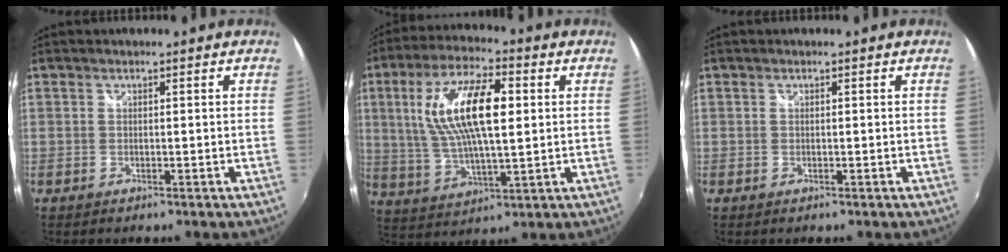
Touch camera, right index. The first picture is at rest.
{"total": 16.2, "force": [3.4, 5.7, 14.8], "torque": [-0.281, 0.013, 0.067]}
{"total": 0.0}